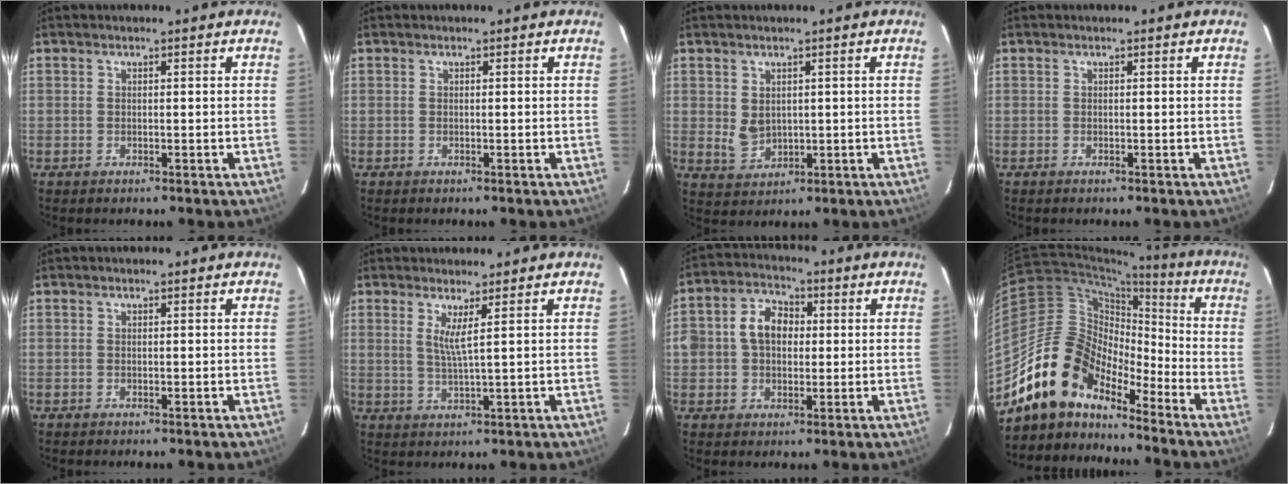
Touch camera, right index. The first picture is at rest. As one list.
[{"total": 0.0}, {"total": 3.9, "force": [0.9, 3.1, 2.1], "torque": [-0.037, -0.001, 0.029]}, {"total": 0.0}, {"total": 0.0}, {"total": 3.1, "force": [1.5, -0.6, 2.6], "torque": [-0.052, -0.012, 0.025]}, {"total": 8.1, "force": [0.7, 6.3, 5.0], "torque": [-0.100, 0.029, 0.011]}, {"total": 14.7, "force": [-12.3, 6.5, 4.9], "torque": [-0.095, 0.025, -0.235]}]